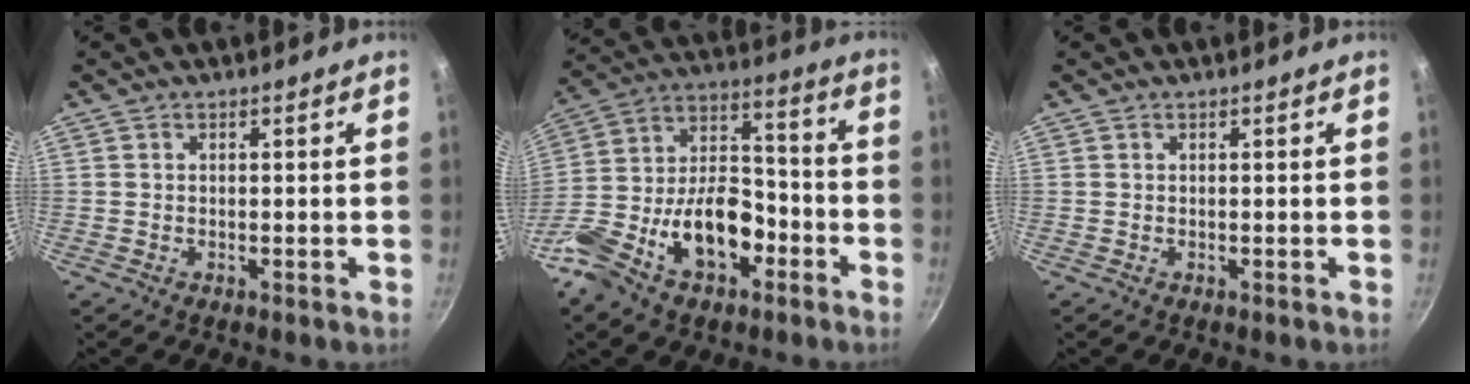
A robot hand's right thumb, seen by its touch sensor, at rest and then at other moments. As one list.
[{"total": 20.7, "force": [-7.8, 12.7, 14.3], "torque": [-0.237, 0.067, -0.145]}, {"total": 0.0}]